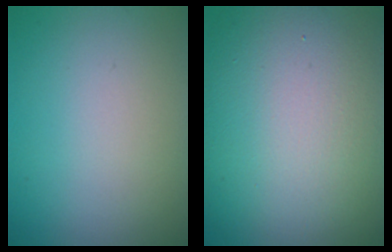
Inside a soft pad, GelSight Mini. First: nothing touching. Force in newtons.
{"total": 17.2, "press": 17.1, "slide": 1.2}